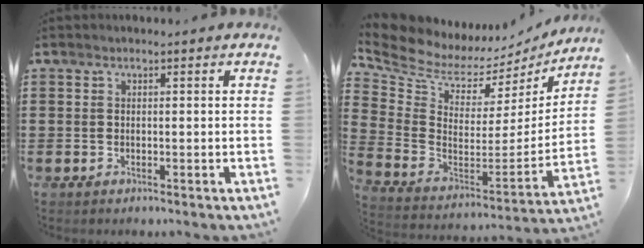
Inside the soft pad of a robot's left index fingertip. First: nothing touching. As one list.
[{"total": 6.0, "force": [5.2, 2.7, 1.4], "torque": [-0.067, -0.053, 0.087]}]